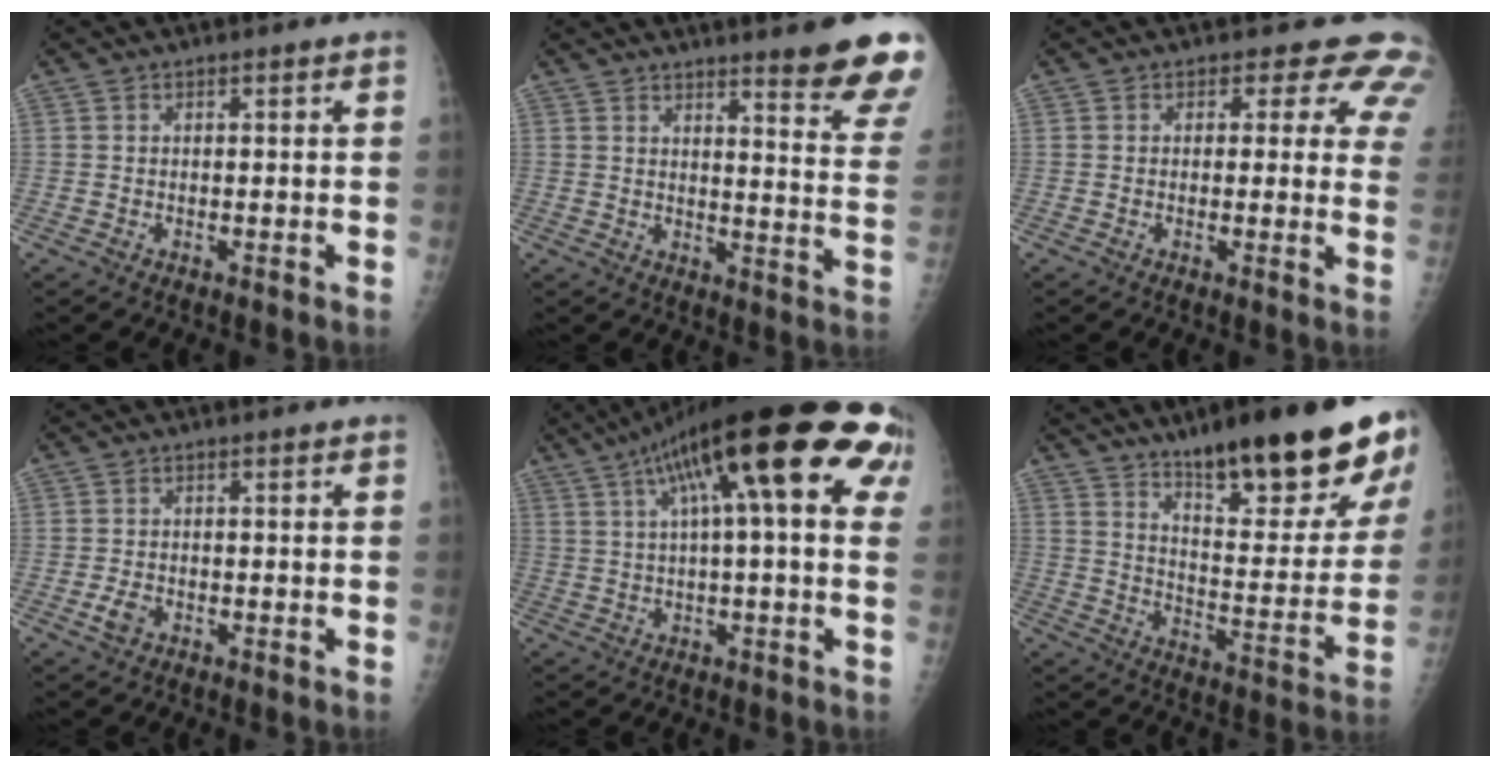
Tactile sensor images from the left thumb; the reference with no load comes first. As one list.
[{"total": 14.3, "force": [11.2, 1.0, 8.8], "torque": [-0.083, -0.089, 0.133]}, {"total": 8.1, "force": [6.1, 4.3, 3.1], "torque": [0.014, -0.024, 0.039]}, {"total": 2.2, "force": [-1.1, 1.5, 1.2], "torque": [-0.026, 0.000, -0.020]}, {"total": 24.9, "force": [9.6, 6.3, 22.1], "torque": [-0.340, 0.040, 0.139]}, {"total": 25.7, "force": [17.3, 6.0, 18.0], "torque": [-0.219, -0.080, 0.257]}]